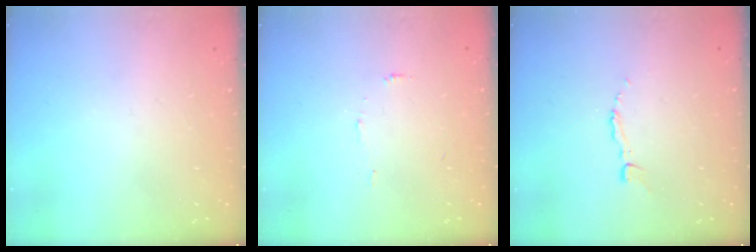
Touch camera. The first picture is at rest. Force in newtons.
{"total": 5.0, "press": 5.0, "slide": 0.4}
{"total": 2.2, "press": 2.2, "slide": 0.2}